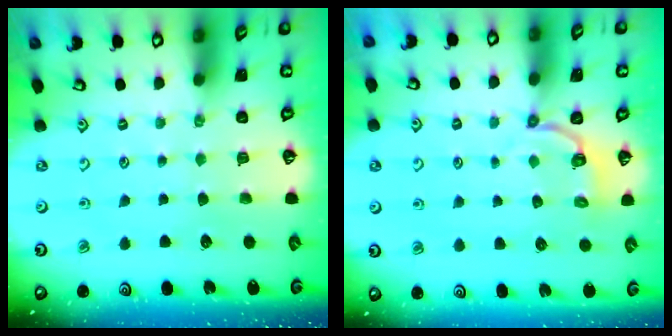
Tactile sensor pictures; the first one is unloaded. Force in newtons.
{"total": 3.3, "press": 2.2, "slide": 2.5}